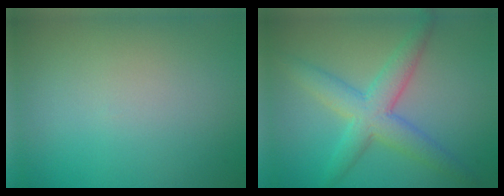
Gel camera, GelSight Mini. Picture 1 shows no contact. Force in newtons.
{"total": 4.9, "press": 4.9, "slide": 0.1}